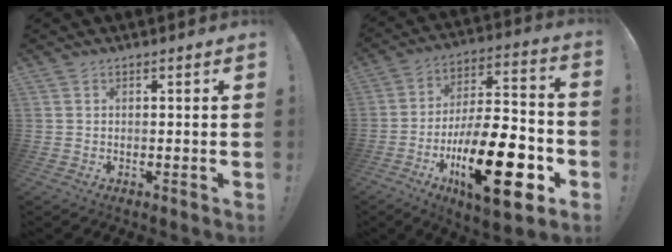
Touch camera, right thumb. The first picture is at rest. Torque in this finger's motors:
{"motor_torque": [2.33, 2.68, 1.52, -1.25, 0.59]}